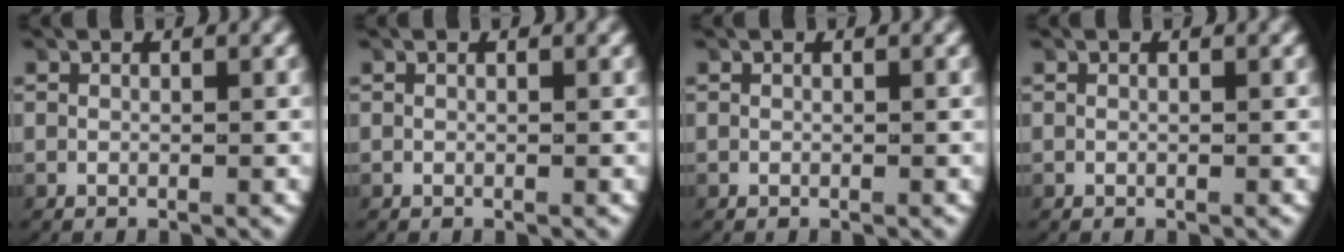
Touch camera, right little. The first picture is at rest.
{"total": 0.0}
{"total": 0.0}
{"total": 0.0}